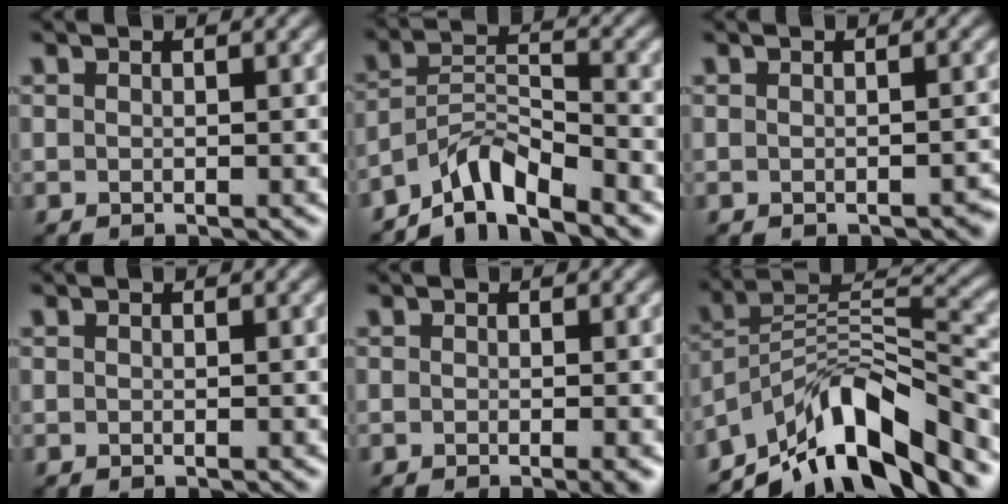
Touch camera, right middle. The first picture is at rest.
{"total": 5.0, "force": [-4.4, 1.0, 2.2], "torque": [-0.035, 0.010, -0.083]}
{"total": 1.2, "force": [-1.1, 0.2, 0.4], "torque": [-0.001, 0.007, -0.007]}
{"total": 0.0}
{"total": 1.7, "force": [-0.7, 0.4, 1.5], "torque": [-0.010, 0.000, -0.010]}
{"total": 10.6, "force": [-7.3, 3.8, 6.7], "torque": [-0.104, 0.017, -0.137]}